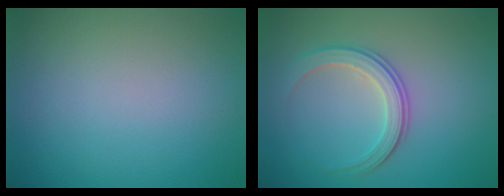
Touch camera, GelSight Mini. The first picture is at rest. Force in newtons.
{"total": 2.9, "press": 2.7, "slide": 1.0}